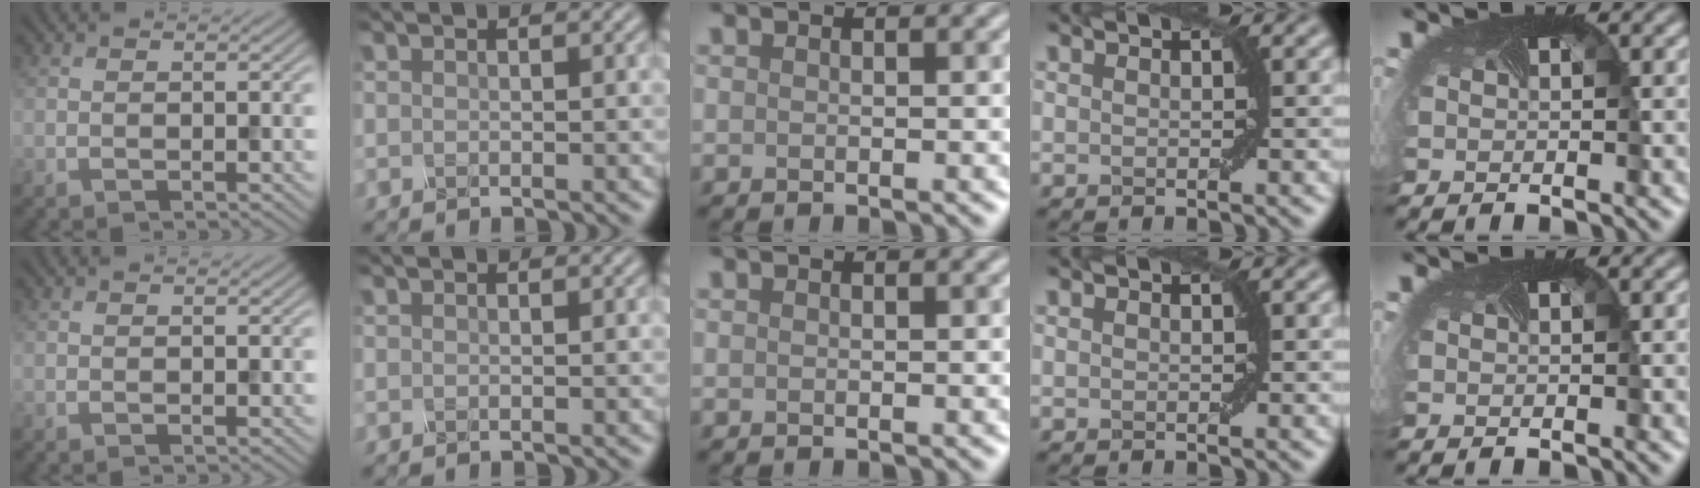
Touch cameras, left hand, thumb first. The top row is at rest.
{}